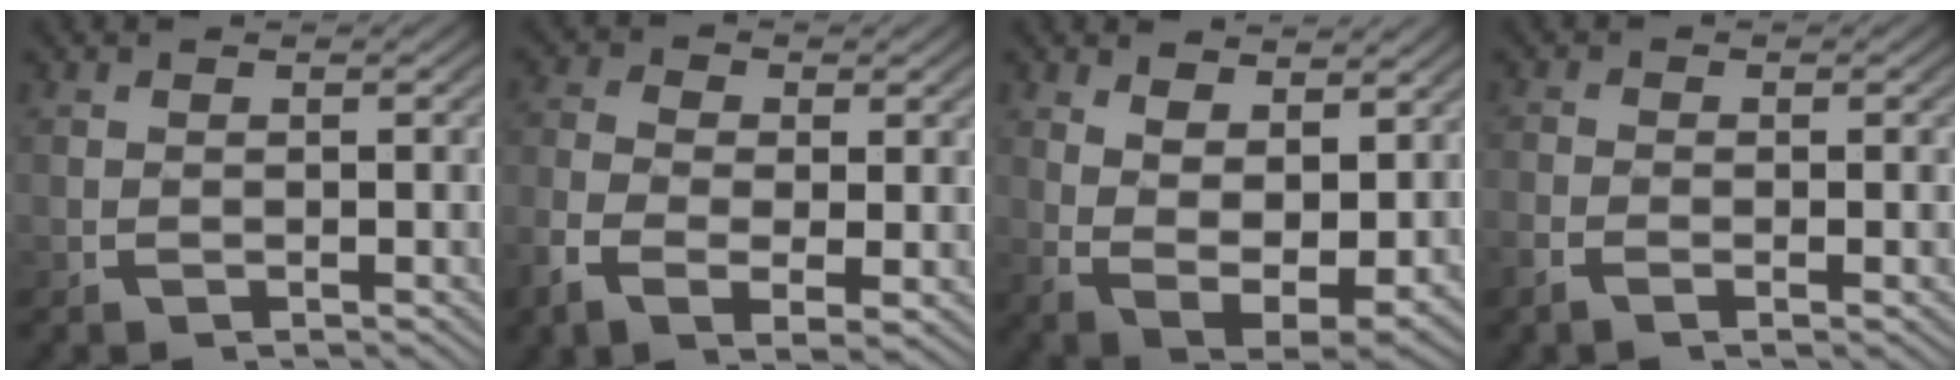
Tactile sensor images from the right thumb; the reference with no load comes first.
{"total": 4.9, "force": [-0.9, 2.7, 3.9], "torque": [-0.094, -0.020, -0.012]}
{"total": 8.0, "force": [-0.1, 5.6, 5.8], "torque": [-0.128, -0.049, 0.019]}
{"total": 1.4, "force": [-0.7, 0.3, 1.1], "torque": [-0.029, -0.004, -0.016]}